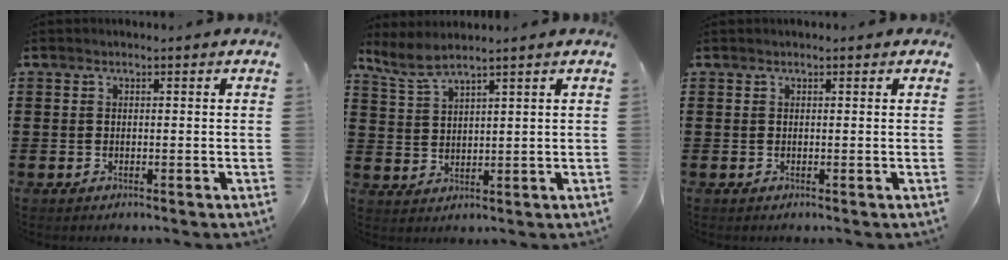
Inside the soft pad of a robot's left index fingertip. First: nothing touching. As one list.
[{"total": 3.9, "force": [3.4, 0.3, 1.9], "torque": [-0.048, -0.005, 0.062]}, {"total": 0.0}]